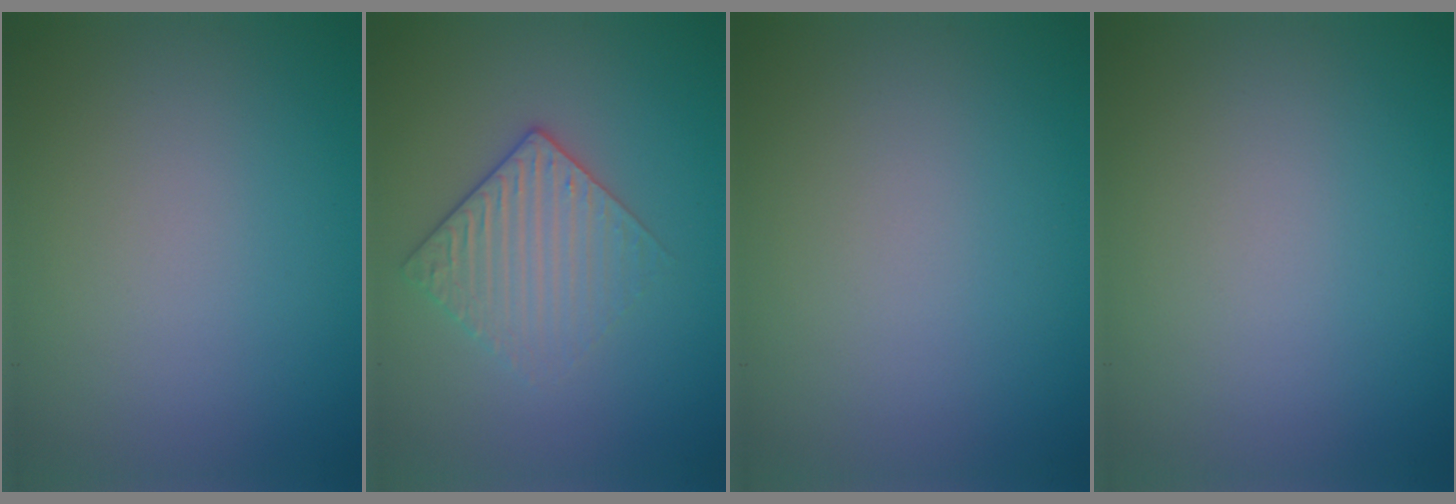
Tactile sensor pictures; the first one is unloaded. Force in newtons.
{"total": 3.0, "press": 2.7, "slide": 1.3}
{"total": 0.0}
{"total": 0.0}